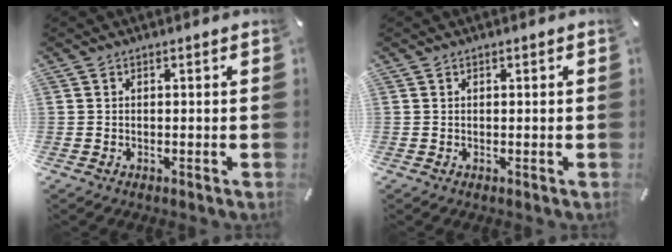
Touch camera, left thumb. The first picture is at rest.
{"total": 0.0}